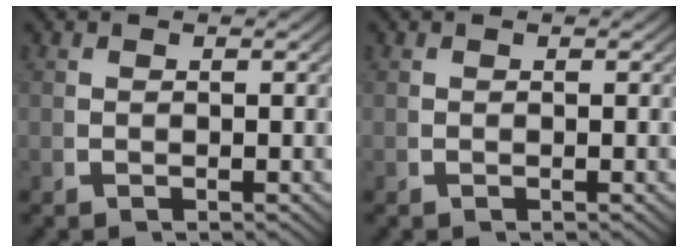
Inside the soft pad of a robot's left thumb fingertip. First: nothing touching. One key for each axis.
{"total": 0.0}